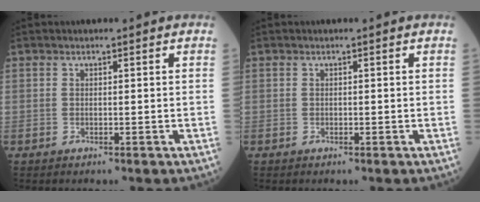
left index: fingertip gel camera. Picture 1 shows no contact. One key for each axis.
{"total": 0.0}